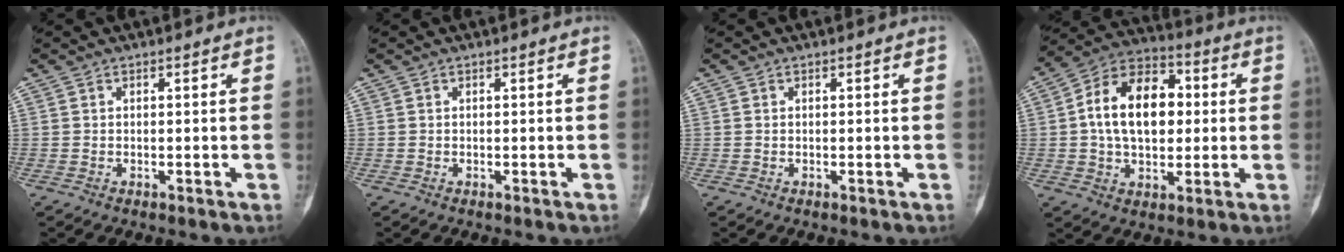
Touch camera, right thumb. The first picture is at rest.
{"total": 0.0}
{"total": 0.0}
{"total": 16.8, "force": [1.4, 10.9, 12.7], "torque": [-0.182, 0.025, 0.016]}